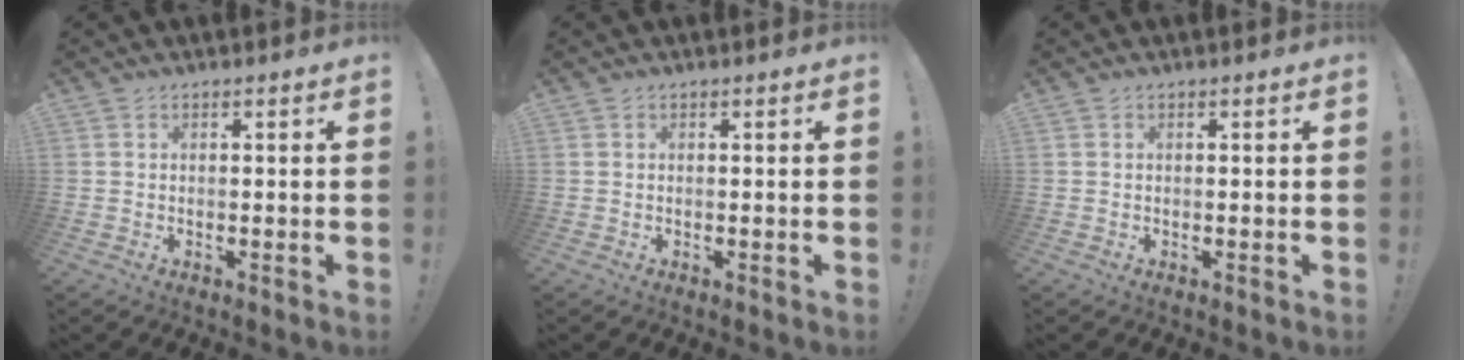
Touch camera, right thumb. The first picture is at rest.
{"total": 0.0}
{"total": 0.0}